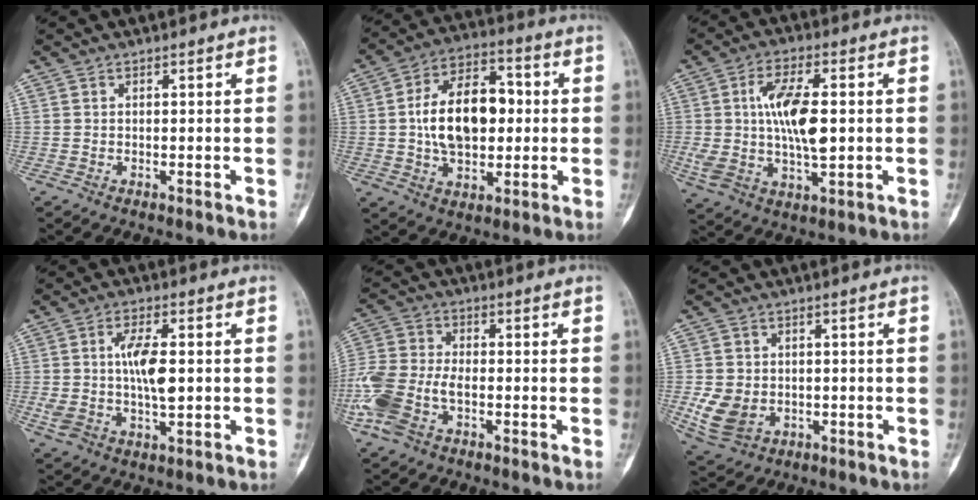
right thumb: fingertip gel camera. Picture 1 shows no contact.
{"total": 16.0, "force": [0.7, 9.9, 12.6], "torque": [-0.183, 0.025, 0.009]}
{"total": 13.1, "force": [1.0, 5.9, 11.7], "torque": [-0.227, 0.006, 0.023]}
{"total": 9.4, "force": [0.5, 4.3, 8.3], "torque": [-0.163, 0.008, 0.014]}
{"total": 12.5, "force": [-4.4, 7.5, 9.0], "torque": [-0.219, 0.019, -0.088]}
{"total": 7.2, "force": [-1.4, 5.6, 4.4], "torque": [-0.083, -0.001, -0.012]}